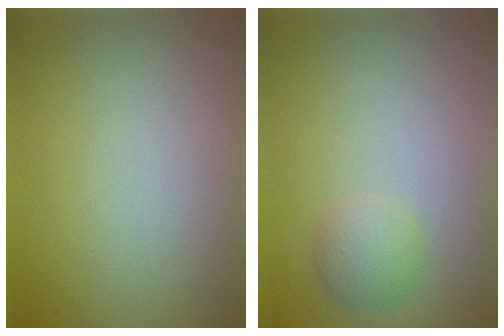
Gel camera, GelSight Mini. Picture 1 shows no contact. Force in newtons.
{"total": 1.7, "press": 1.7, "slide": 0.1}